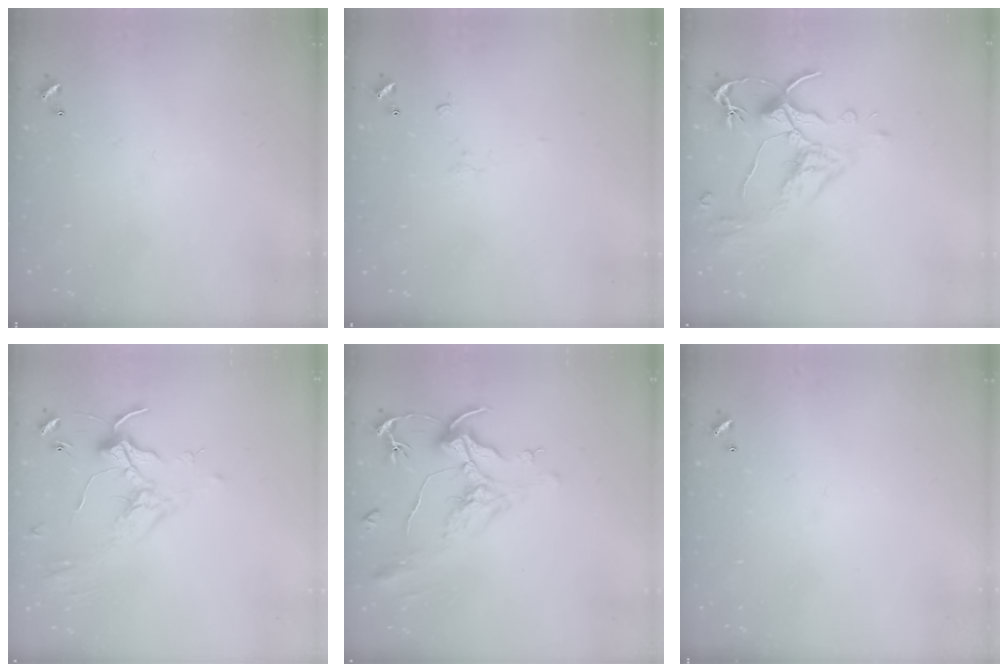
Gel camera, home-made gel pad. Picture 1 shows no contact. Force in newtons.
{"total": 1.1, "press": 0.9, "slide": 0.5}
{"total": 2.5, "press": 2.1, "slide": 1.4}
{"total": 1.7, "press": 1.6, "slide": 0.5}
{"total": 2.2, "press": 1.7, "slide": 1.4}
{"total": 0.0}